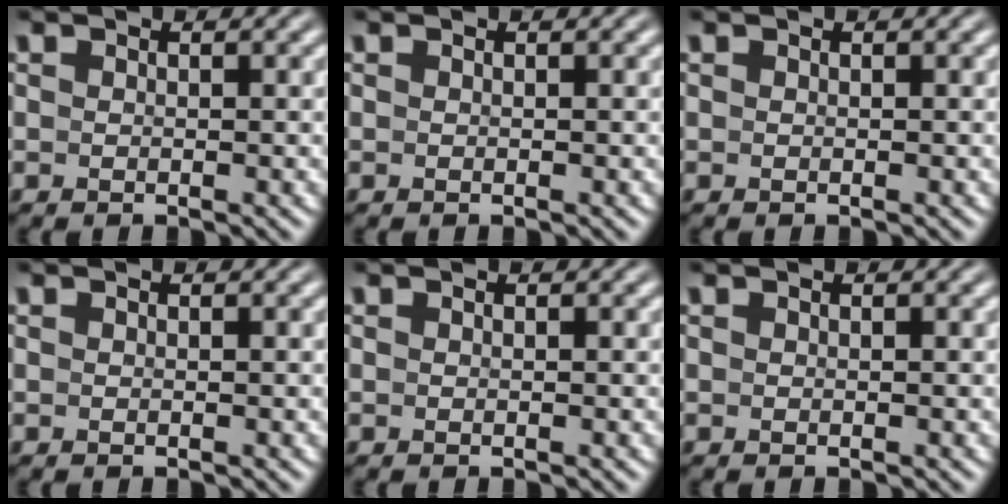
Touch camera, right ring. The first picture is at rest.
{"total": 0.0}
{"total": 0.0}
{"total": 0.0}
{"total": 0.0}
{"total": 0.0}